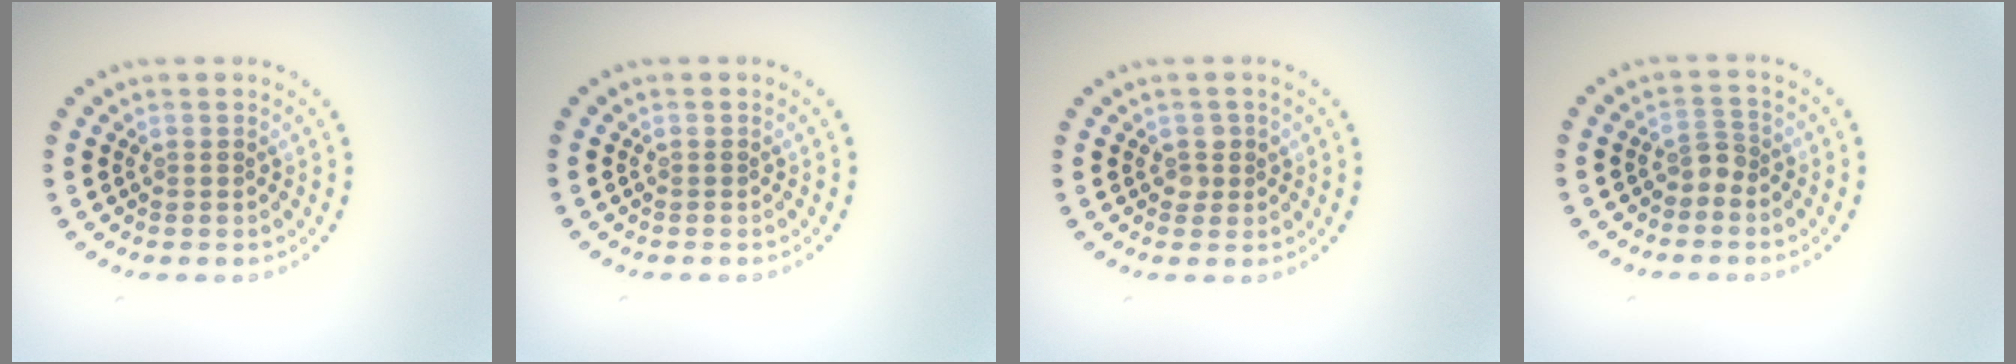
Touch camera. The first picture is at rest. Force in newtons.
{"total": 0.0}
{"total": 1.2, "press": 1.1, "slide": 0.5}
{"total": 1.6, "press": 1.1, "slide": 1.1}